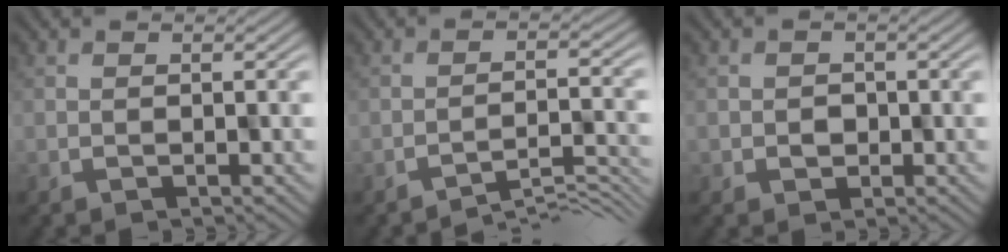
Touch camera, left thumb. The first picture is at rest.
{"total": 5.2, "force": [-4.2, 0.6, 3.0], "torque": [-0.044, 0.011, -0.062]}
{"total": 1.2, "force": [0.2, 1.2, -0.1], "torque": [0.002, 0.000, 0.005]}